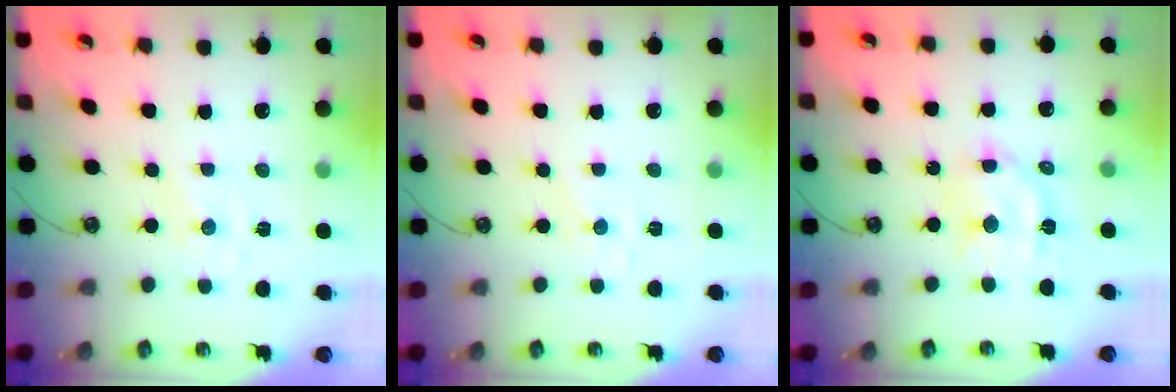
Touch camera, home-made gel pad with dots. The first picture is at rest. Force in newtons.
{"total": 1.5, "press": 1.5, "slide": 0.2}
{"total": 12.6, "press": 12.6, "slide": 1.0}